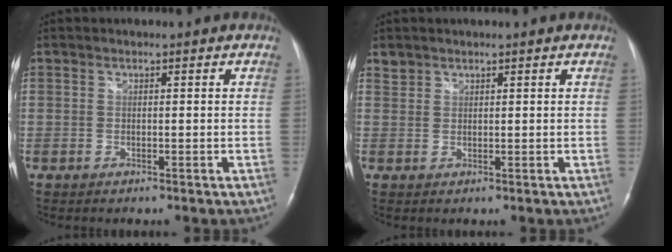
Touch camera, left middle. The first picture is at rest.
{"total": 1.4, "force": [1.2, 0.6, -0.2], "torque": [0.006, 0.007, 0.022]}